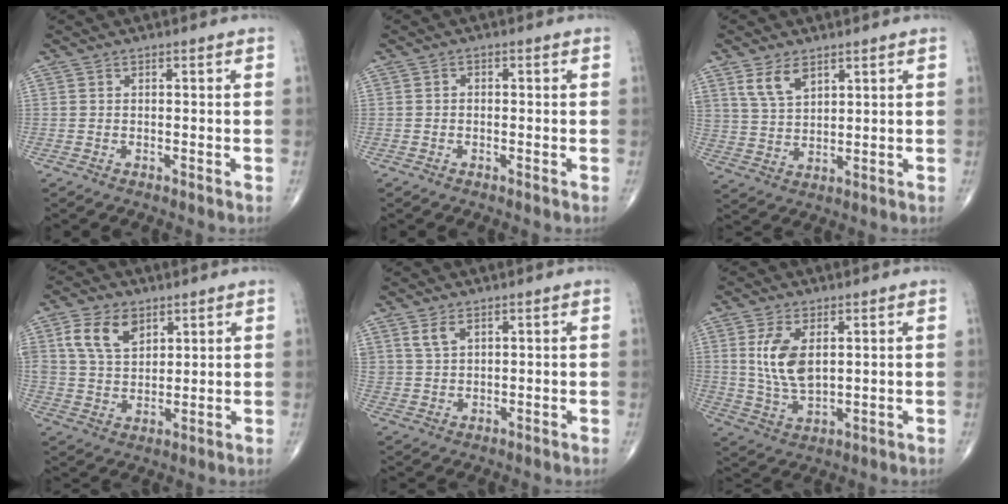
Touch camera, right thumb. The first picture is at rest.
{"total": 0.9, "force": [-0.1, 0.7, 0.5], "torque": [-0.002, 0.004, -0.006]}
{"total": 6.3, "force": [3.8, 3.5, 3.6], "torque": [-0.061, -0.018, 0.082]}
{"total": 9.6, "force": [4.6, 6.2, 5.7], "torque": [-0.090, -0.014, 0.090]}
{"total": 3.5, "force": [2.1, 2.0, 2.0], "torque": [-0.034, -0.011, 0.048]}
{"total": 9.3, "force": [2.3, 4.9, 7.6], "torque": [-0.142, -0.015, 0.055]}